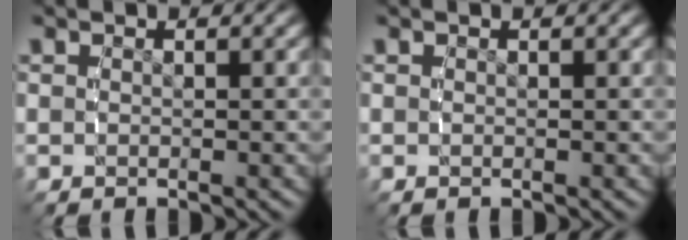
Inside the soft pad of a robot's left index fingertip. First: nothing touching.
{"total": 0.0}